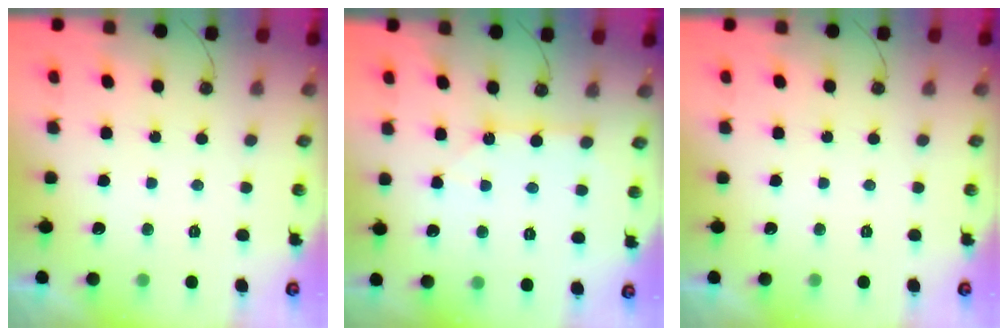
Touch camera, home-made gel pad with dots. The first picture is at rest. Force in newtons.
{"total": 3.3, "press": 3.2, "slide": 0.2}
{"total": 0.0}